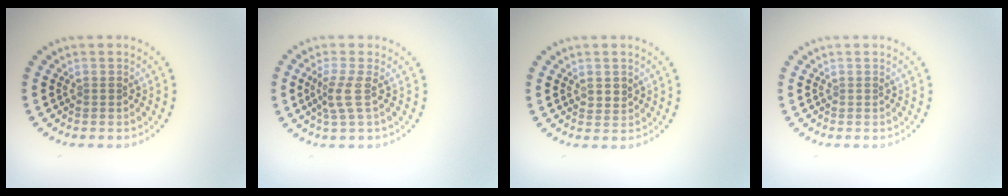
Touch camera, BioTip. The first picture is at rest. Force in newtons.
{"total": 2.3, "press": 1.6, "slide": 1.6}
{"total": 1.2, "press": 1.1, "slide": 0.4}
{"total": 0.0}